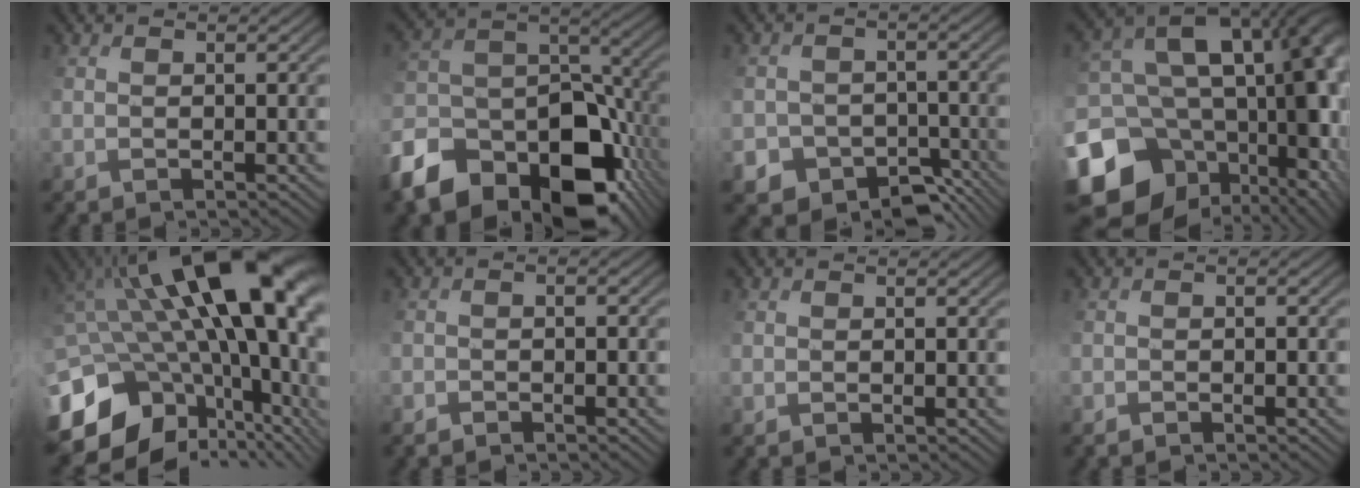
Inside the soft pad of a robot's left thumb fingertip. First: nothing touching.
{"total": 16.7, "force": [-8.5, 10.5, 9.8], "torque": [-0.231, -0.033, -0.129]}
{"total": 7.1, "force": [-4.5, 5.2, 1.7], "torque": [-0.042, -0.015, -0.072]}
{"total": 21.6, "force": [-2.9, 17.0, 13.0], "torque": [-0.229, -0.036, -0.054]}
{"total": 19.5, "force": [-0.7, 10.3, 16.5], "torque": [-0.283, -0.036, 0.022]}
{"total": 2.0, "force": [-1.8, 0.5, 0.7], "torque": [-0.006, 0.000, -0.034]}
{"total": 0.0}
{"total": 1.4, "force": [-1.3, 0.2, 0.4], "torque": [0.000, 0.000, -0.026]}